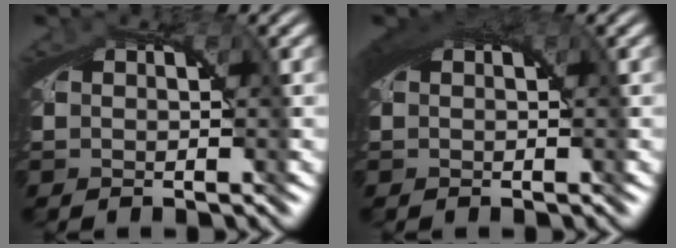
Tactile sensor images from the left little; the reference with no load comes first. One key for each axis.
{"total": 2.5, "fx": 0.9, "fy": 1.1, "fz": 2.0, "tx": -0.038, "ty": -0.001, "tz": 0.016}